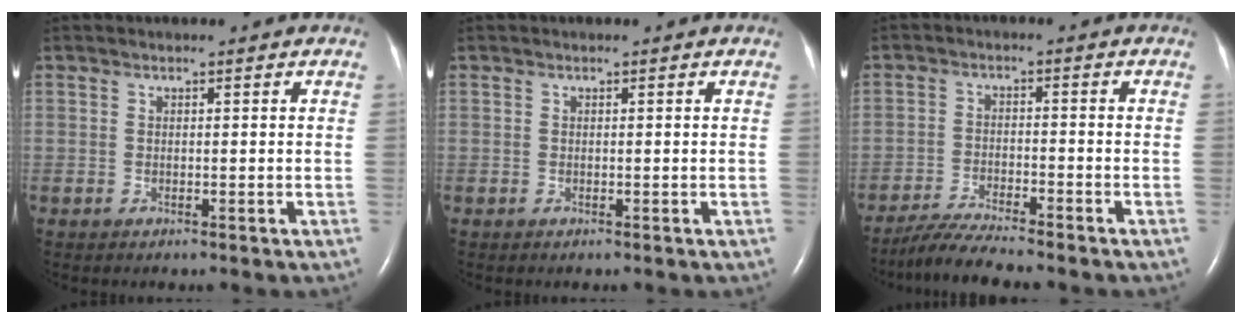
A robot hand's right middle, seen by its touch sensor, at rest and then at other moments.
{"total": 0.0}
{"total": 6.9, "force": [-6.2, -0.4, 3.0], "torque": [-0.059, -0.026, -0.110]}